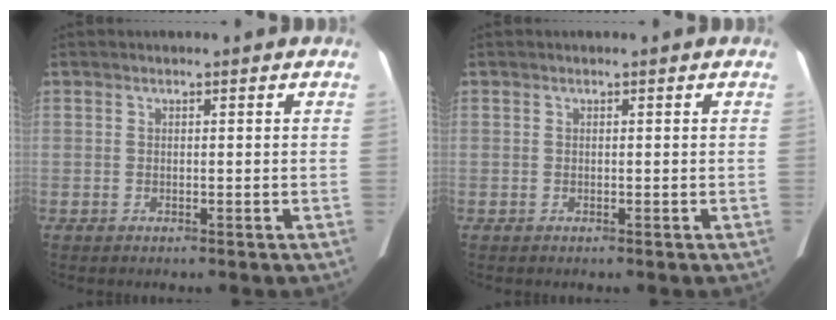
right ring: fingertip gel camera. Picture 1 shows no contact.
{"total": 0.0}